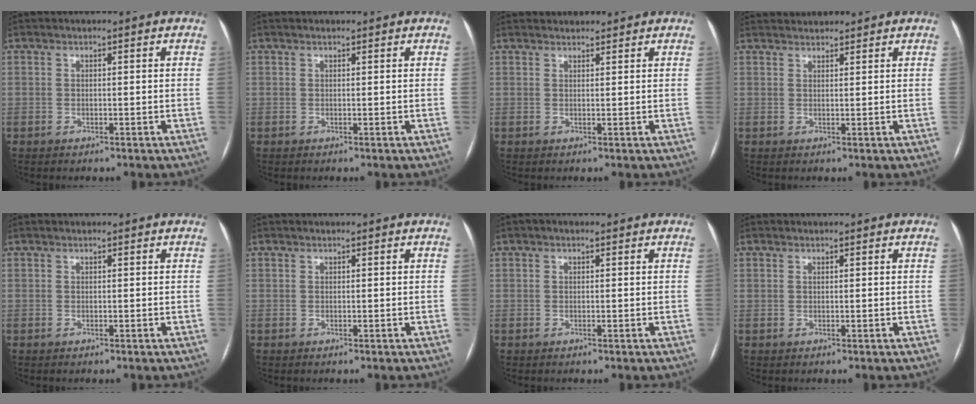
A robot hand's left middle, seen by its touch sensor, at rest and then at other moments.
{"total": 1.0, "force": [1.0, 0.2, 0.3], "torque": [-0.007, 0.019, 0.018]}
{"total": 3.4, "force": [3.3, 0.7, 0.3], "torque": [-0.005, 0.032, 0.051]}
{"total": 3.3, "force": [3.3, 0.3, 0.2], "torque": [-0.006, 0.029, 0.058]}
{"total": 0.0}
{"total": 3.7, "force": [-1.8, -2.8, -1.5], "torque": [0.046, -0.019, -0.034]}
{"total": 0.6, "force": [0.3, 0.3, 0.4], "torque": [-0.009, 0.006, 0.000]}
{"total": 3.4, "force": [-1.7, -2.7, -1.3], "torque": [0.040, -0.017, -0.032]}